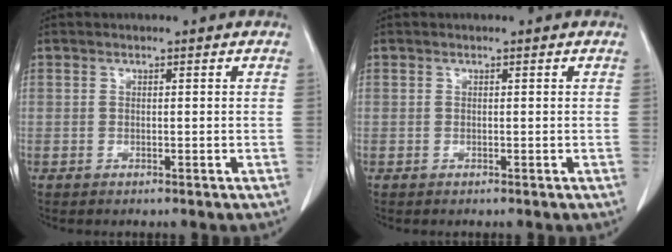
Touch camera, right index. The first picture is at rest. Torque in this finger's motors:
{"motor_torque": [0.00, 0.00, 0.00, 0.00]}